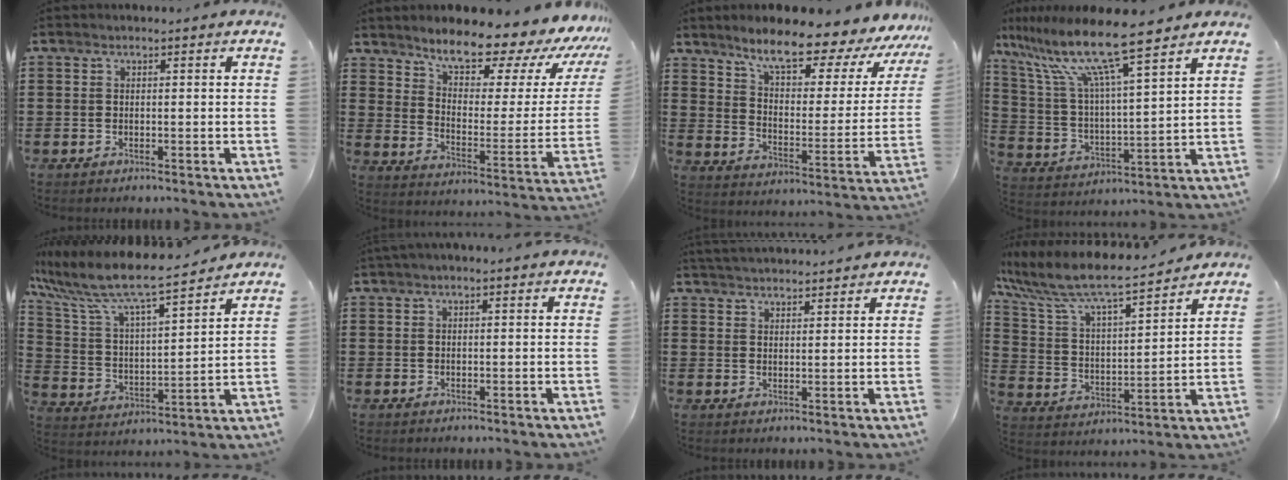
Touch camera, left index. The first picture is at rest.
{"total": 10.9, "force": [9.8, 2.6, 4.1], "torque": [-0.085, -0.080, 0.164]}
{"total": 10.5, "force": [8.4, 2.1, 6.0], "torque": [-0.117, -0.060, 0.134]}
{"total": 12.5, "force": [9.9, 0.7, 7.7], "torque": [-0.184, -0.056, 0.168]}
{"total": 9.3, "force": [8.0, 0.9, 4.7], "torque": [-0.126, -0.053, 0.132]}
{"total": 0.9, "force": [0.4, 0.1, 0.8], "torque": [-0.016, 0.001, 0.008]}
{"total": 3.0, "force": [3.0, -0.1, 0.1], "torque": [-0.011, -0.008, 0.056]}
{"total": 8.8, "force": [7.7, 1.2, 4.0], "torque": [-0.112, -0.051, 0.128]}